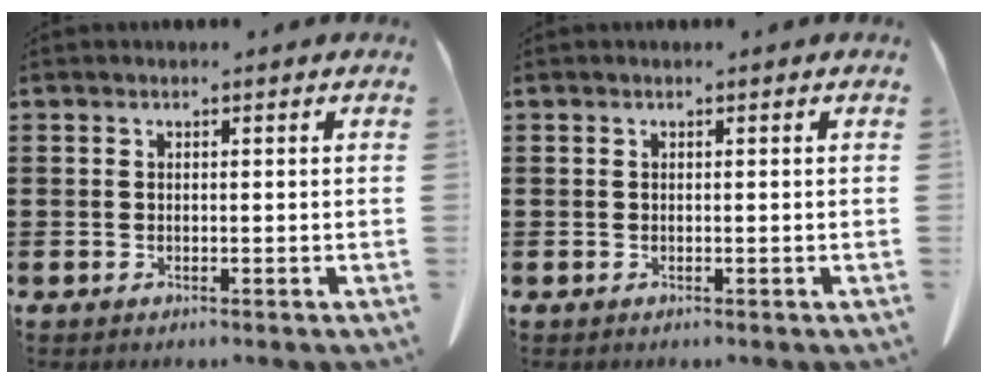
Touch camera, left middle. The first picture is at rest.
{"total": 0.0}